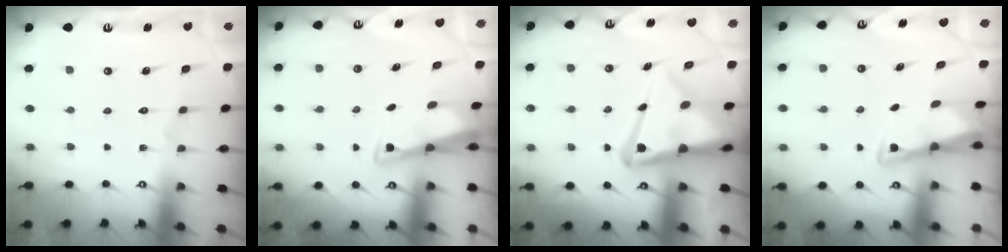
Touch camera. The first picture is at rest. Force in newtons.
{"total": 2.7, "press": 2.7, "slide": 0.3}
{"total": 12.7, "press": 12.6, "slide": 1.4}
{"total": 2.9, "press": 2.9, "slide": 0.4}